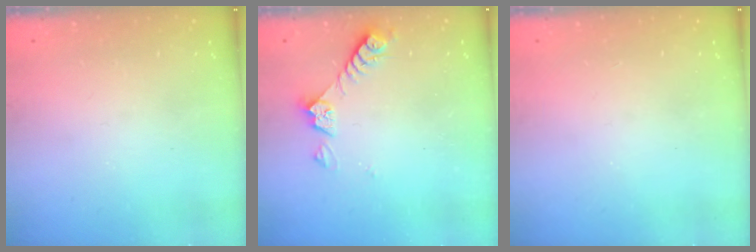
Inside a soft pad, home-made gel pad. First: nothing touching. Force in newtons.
{"total": 4.9, "press": 4.8, "slide": 0.6}
{"total": 1.1, "press": 1.1, "slide": 0.1}